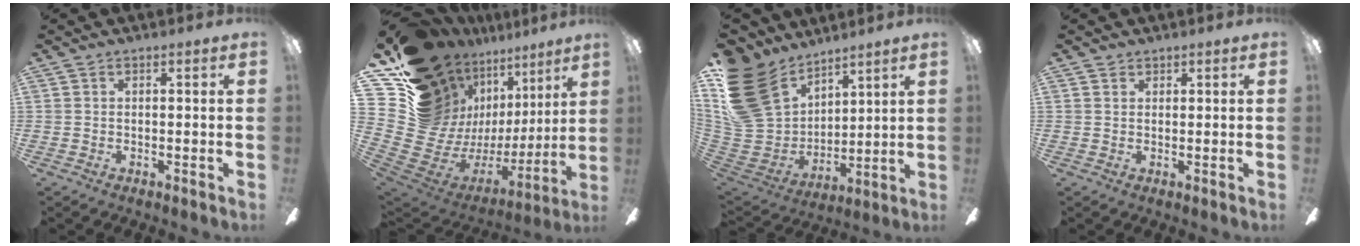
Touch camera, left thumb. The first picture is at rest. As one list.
[{"total": 21.0, "force": [12.2, 14.4, 9.1], "torque": [-0.172, -0.130, 0.280]}, {"total": 23.1, "force": [11.8, 16.3, 11.3], "torque": [-0.264, -0.061, 0.234]}, {"total": 1.1, "force": [0.9, 0.7, 0.1], "torque": [-0.003, 0.001, 0.017]}]